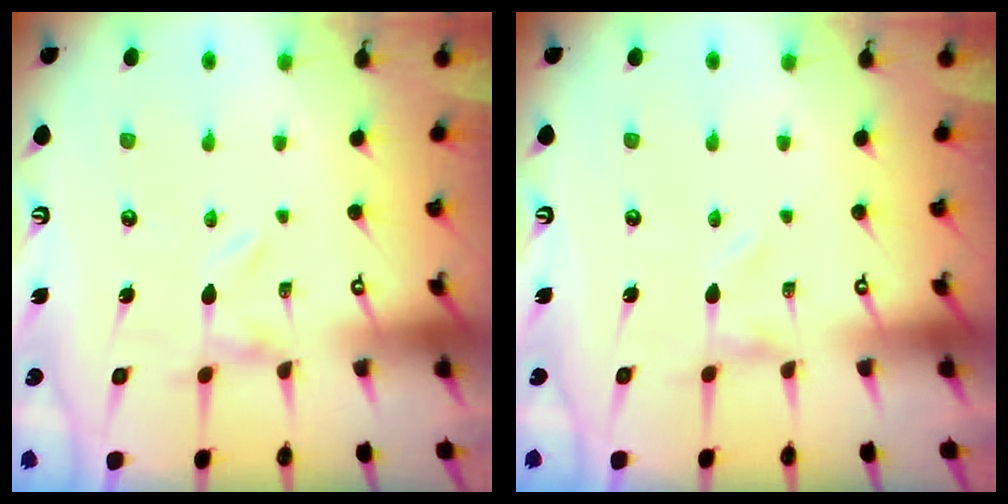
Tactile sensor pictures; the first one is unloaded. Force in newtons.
{"total": 0.0}